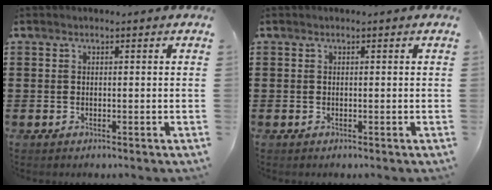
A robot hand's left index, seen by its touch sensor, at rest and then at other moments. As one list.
[{"total": 0.0}]